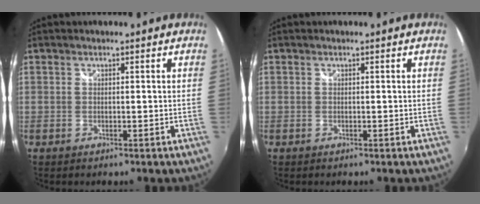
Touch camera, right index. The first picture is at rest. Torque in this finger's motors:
{"motor_torque": [-0.02, -0.01, 0.00, 0.00]}